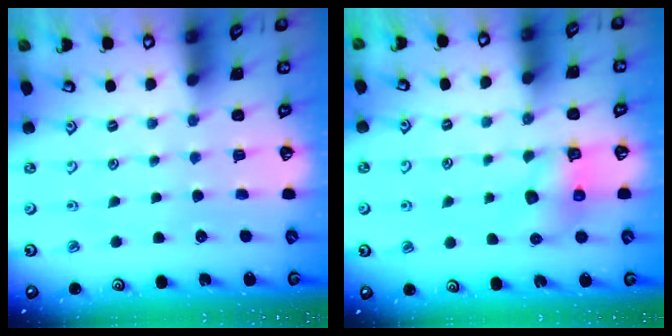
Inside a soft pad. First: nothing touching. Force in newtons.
{"total": 8.8, "press": 8.8, "slide": 0.6}